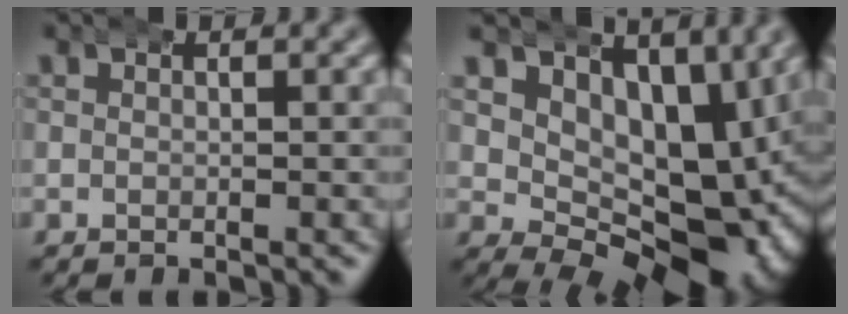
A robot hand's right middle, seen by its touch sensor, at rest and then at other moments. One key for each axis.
{"total": 9.5, "fx": 2.3, "fy": 5.8, "fz": 7.2, "tx": -0.107, "ty": -0.029, "tz": 0.049}